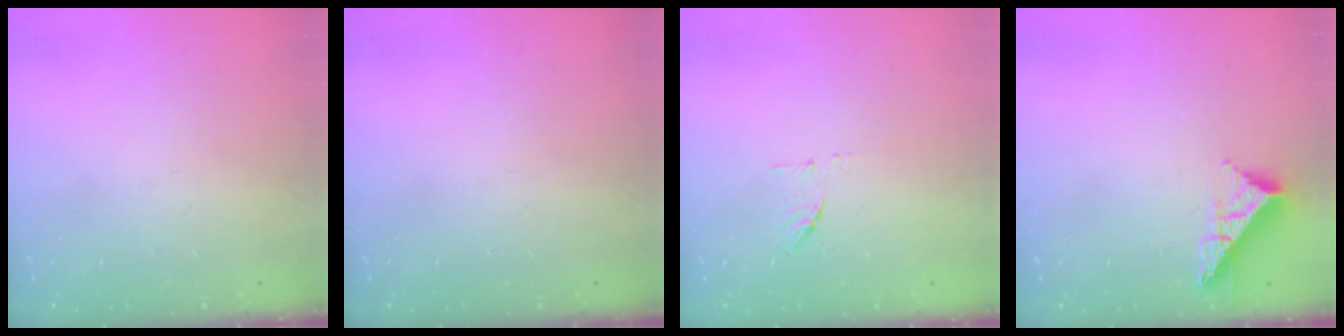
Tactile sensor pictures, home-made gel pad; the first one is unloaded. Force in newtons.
{"total": 0.0}
{"total": 6.8, "press": 6.6, "slide": 1.2}
{"total": 8.9, "press": 8.9, "slide": 0.3}